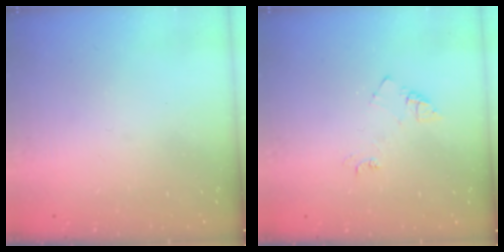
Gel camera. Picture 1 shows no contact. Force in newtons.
{"total": 5.5, "press": 5.5, "slide": 0.6}